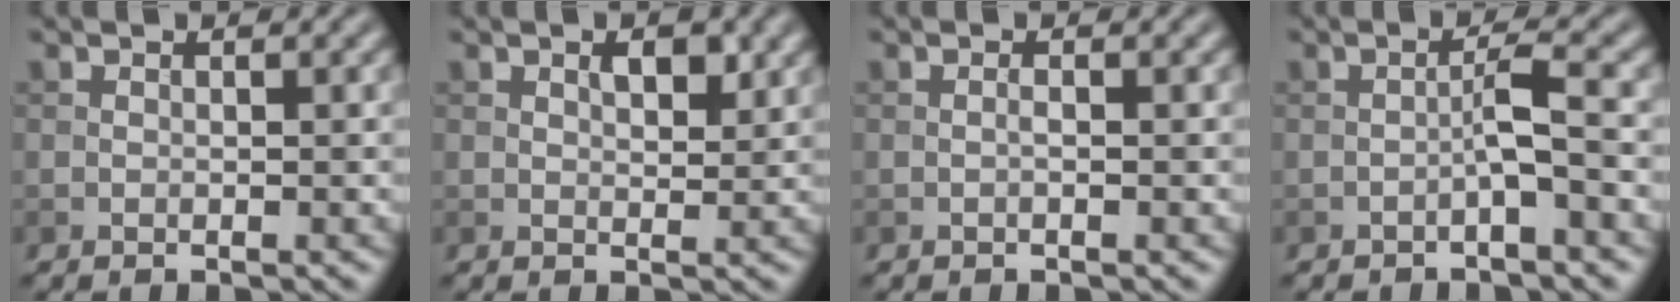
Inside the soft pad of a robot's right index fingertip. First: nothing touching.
{"total": 2.0, "force": [0.9, 1.0, 1.5], "torque": [-0.021, -0.003, 0.016]}
{"total": 0.5, "force": [-0.2, 0.0, 0.5], "torque": [-0.010, 0.001, -0.005]}
{"total": 2.1, "force": [-1.0, 0.0, 1.9], "torque": [-0.036, 0.014, -0.022]}